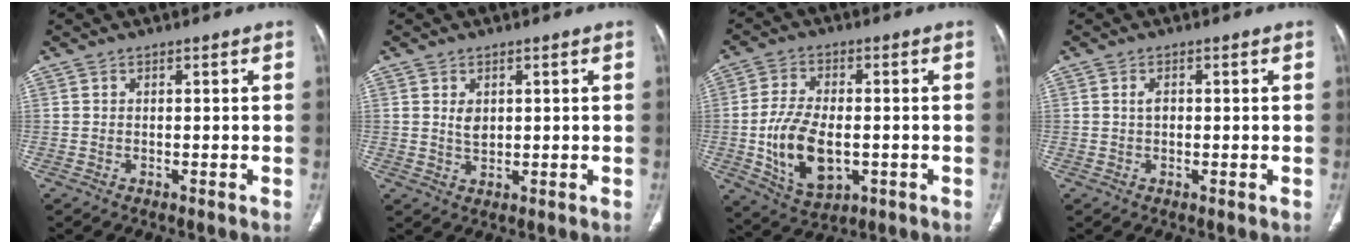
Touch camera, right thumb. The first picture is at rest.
{"total": 2.6, "force": [0.8, 1.8, 1.8], "torque": [-0.024, -0.008, 0.020]}
{"total": 12.4, "force": [-2.0, 7.1, 10.0], "torque": [-0.179, 0.001, -0.025]}
{"total": 1.5, "force": [0.1, 0.8, 1.2], "torque": [-0.022, 0.000, 0.000]}